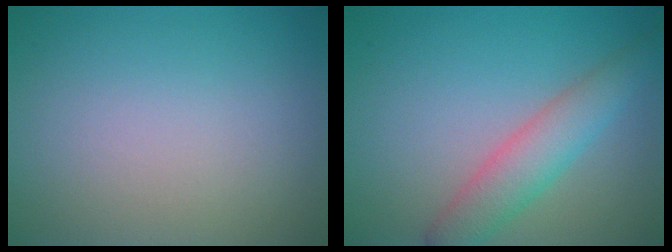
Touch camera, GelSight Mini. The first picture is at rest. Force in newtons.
{"total": 4.1, "press": 4.1, "slide": 0.1}